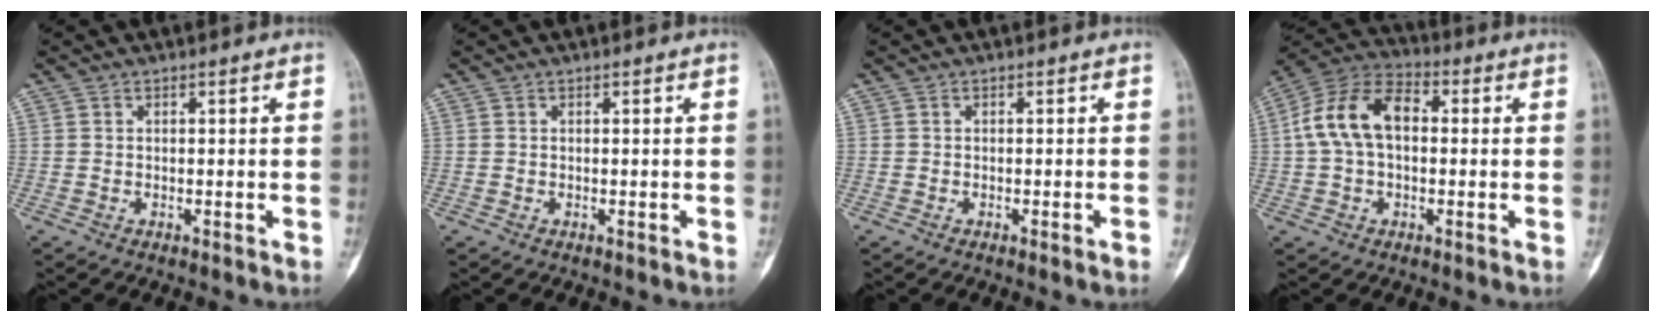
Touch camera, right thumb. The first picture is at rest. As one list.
[{"total": 0.0}, {"total": 1.0, "force": [-0.6, -0.1, 0.7], "torque": [-0.012, -0.001, -0.008]}, {"total": 12.8, "force": [1.1, 8.1, 9.9], "torque": [-0.186, 0.038, 0.009]}]